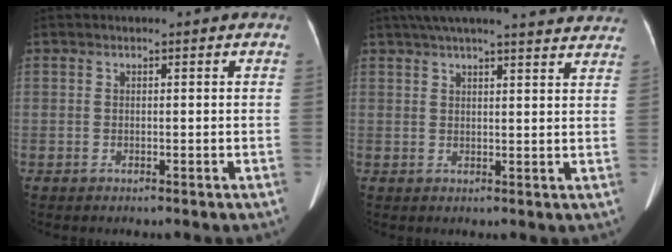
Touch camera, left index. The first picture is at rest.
{"total": 23.0, "force": [20.8, 2.2, 9.7], "torque": [-0.149, 0.019, 0.260]}